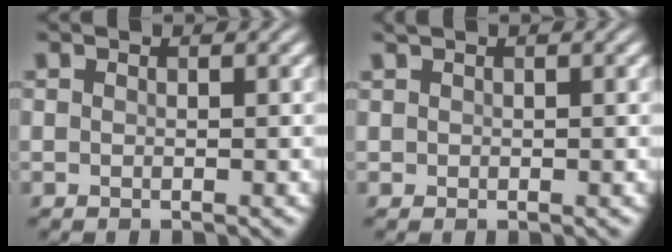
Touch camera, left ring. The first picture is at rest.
{"total": 0.5, "force": [0.4, 0.3, 0.1], "torque": [-0.002, 0.002, 0.010]}